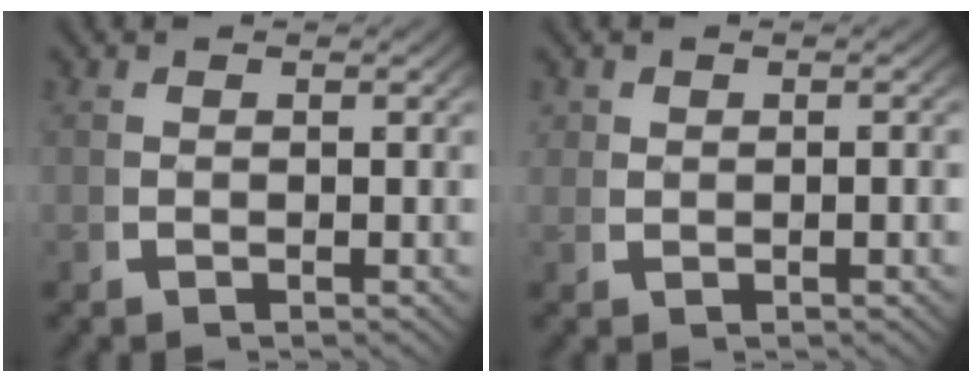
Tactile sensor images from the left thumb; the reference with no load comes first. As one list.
[{"total": 1.0, "force": [0.5, 0.7, 0.7], "torque": [-0.017, -0.005, 0.013]}]